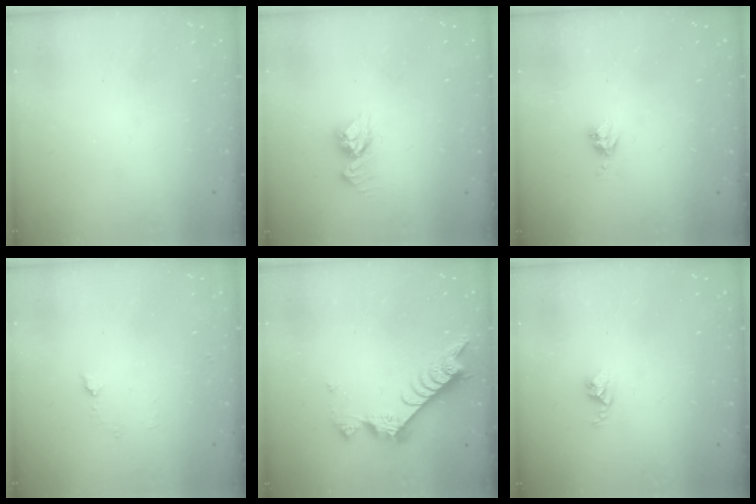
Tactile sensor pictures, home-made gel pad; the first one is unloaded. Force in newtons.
{"total": 9.4, "press": 9.4, "slide": 0.9}
{"total": 5.2, "press": 5.2, "slide": 0.6}
{"total": 5.2, "press": 5.1, "slide": 0.6}
{"total": 9.5, "press": 9.4, "slide": 1.0}
{"total": 2.5, "press": 2.5, "slide": 0.4}